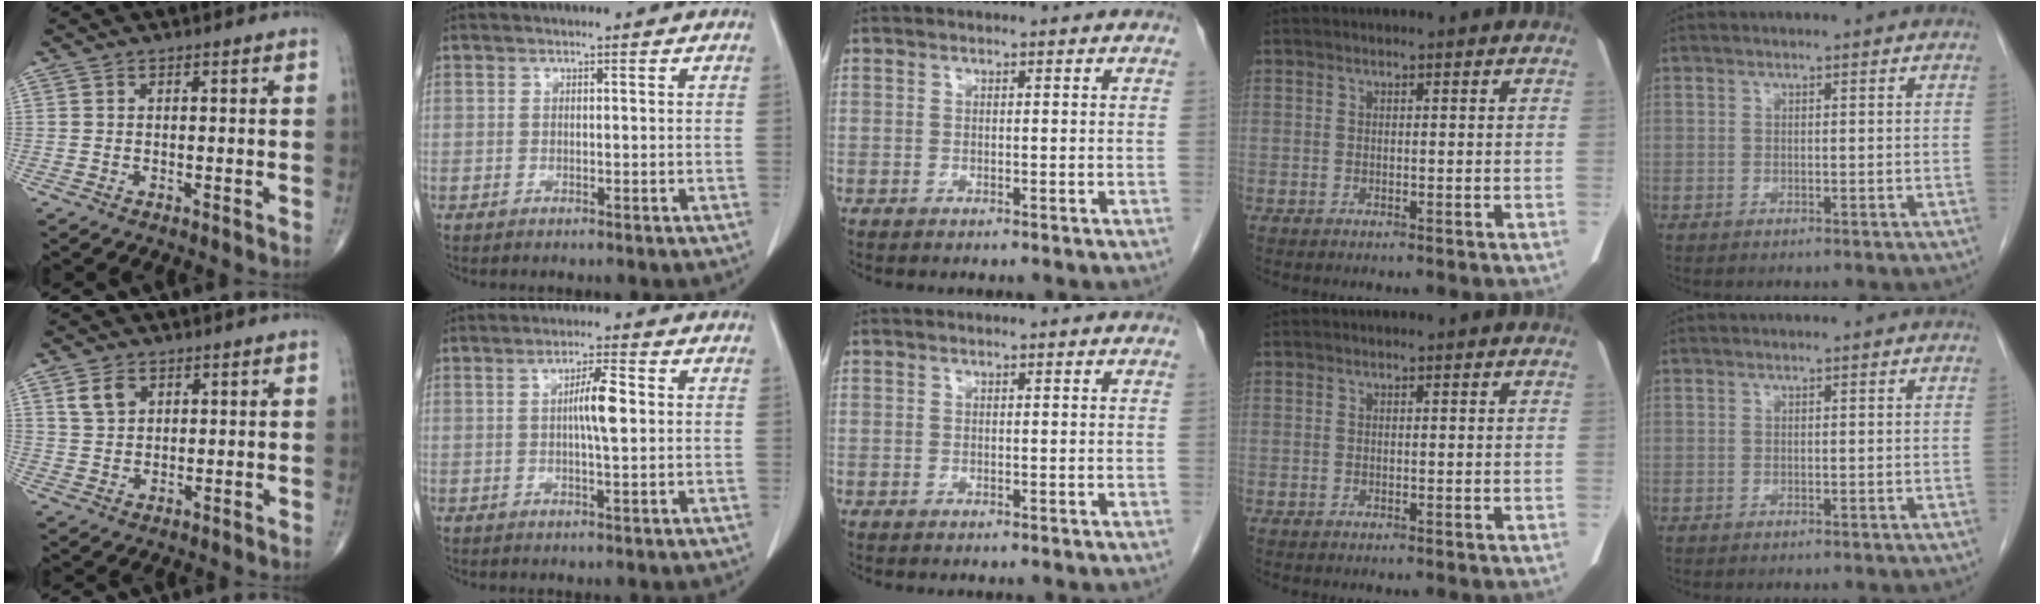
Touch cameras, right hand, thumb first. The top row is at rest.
{"thumb": {"total": 4.3, "force": [2.1, 2.9, 2.3], "torque": [-0.034, -0.006, 0.044]}, "index": {"total": 4.8, "force": [0.5, 0.5, 4.8], "torque": [-0.083, 0.003, 0.006]}}